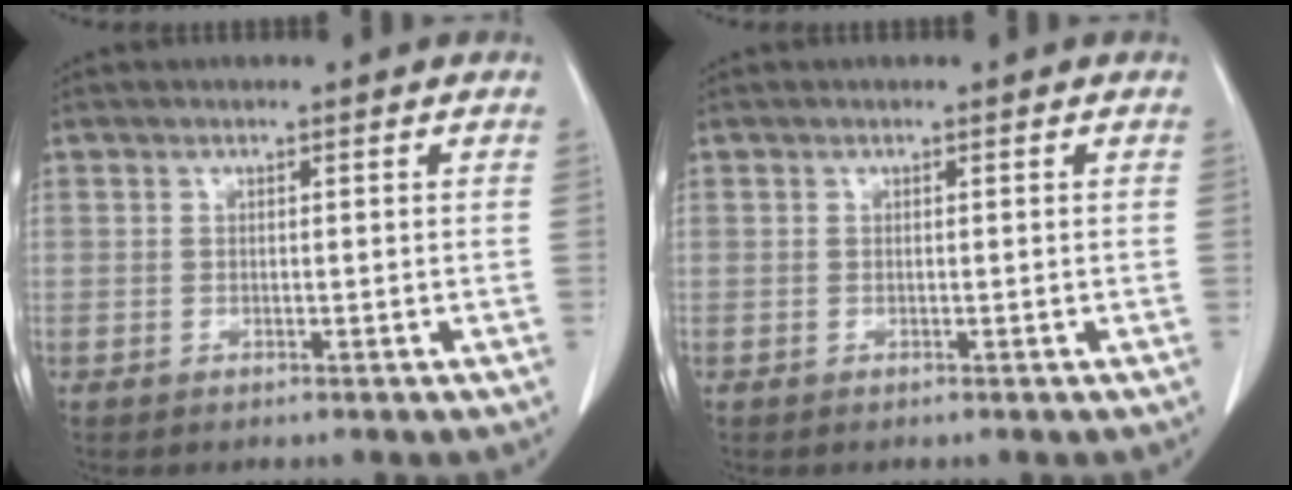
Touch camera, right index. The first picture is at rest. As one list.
[{"total": 0.0}]